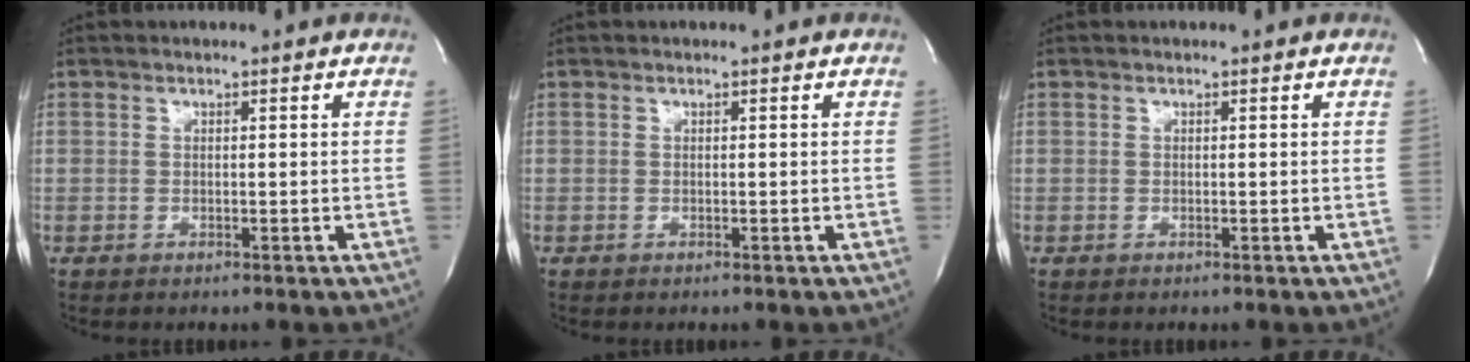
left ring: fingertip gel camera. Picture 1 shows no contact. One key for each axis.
{"total": 0.0}
{"total": 0.0}